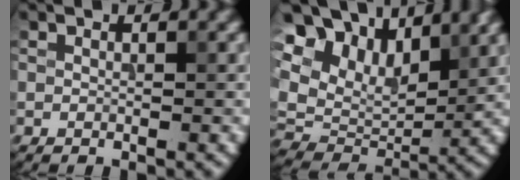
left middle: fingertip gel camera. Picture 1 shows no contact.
{"total": 14.0, "force": [7.1, 8.9, 8.1], "torque": [-0.203, 0.033, 0.129]}